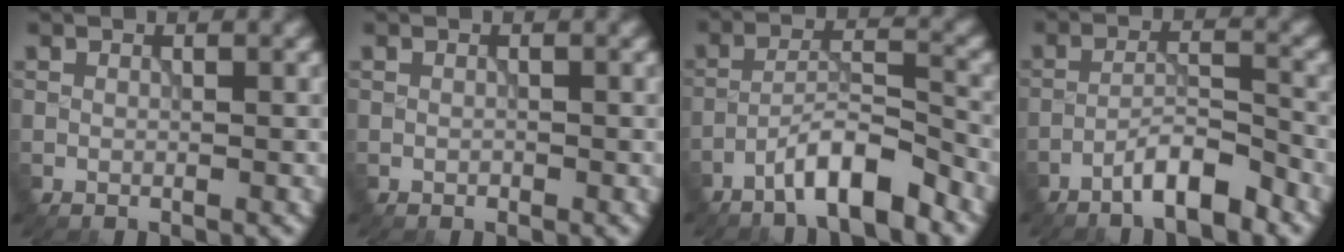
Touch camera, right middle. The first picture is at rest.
{"total": 0.0}
{"total": 5.3, "force": [-3.8, 0.9, 3.6], "torque": [-0.060, 0.012, -0.074]}
{"total": 4.3, "force": [-3.2, 0.7, 2.8], "torque": [-0.046, 0.010, -0.064]}